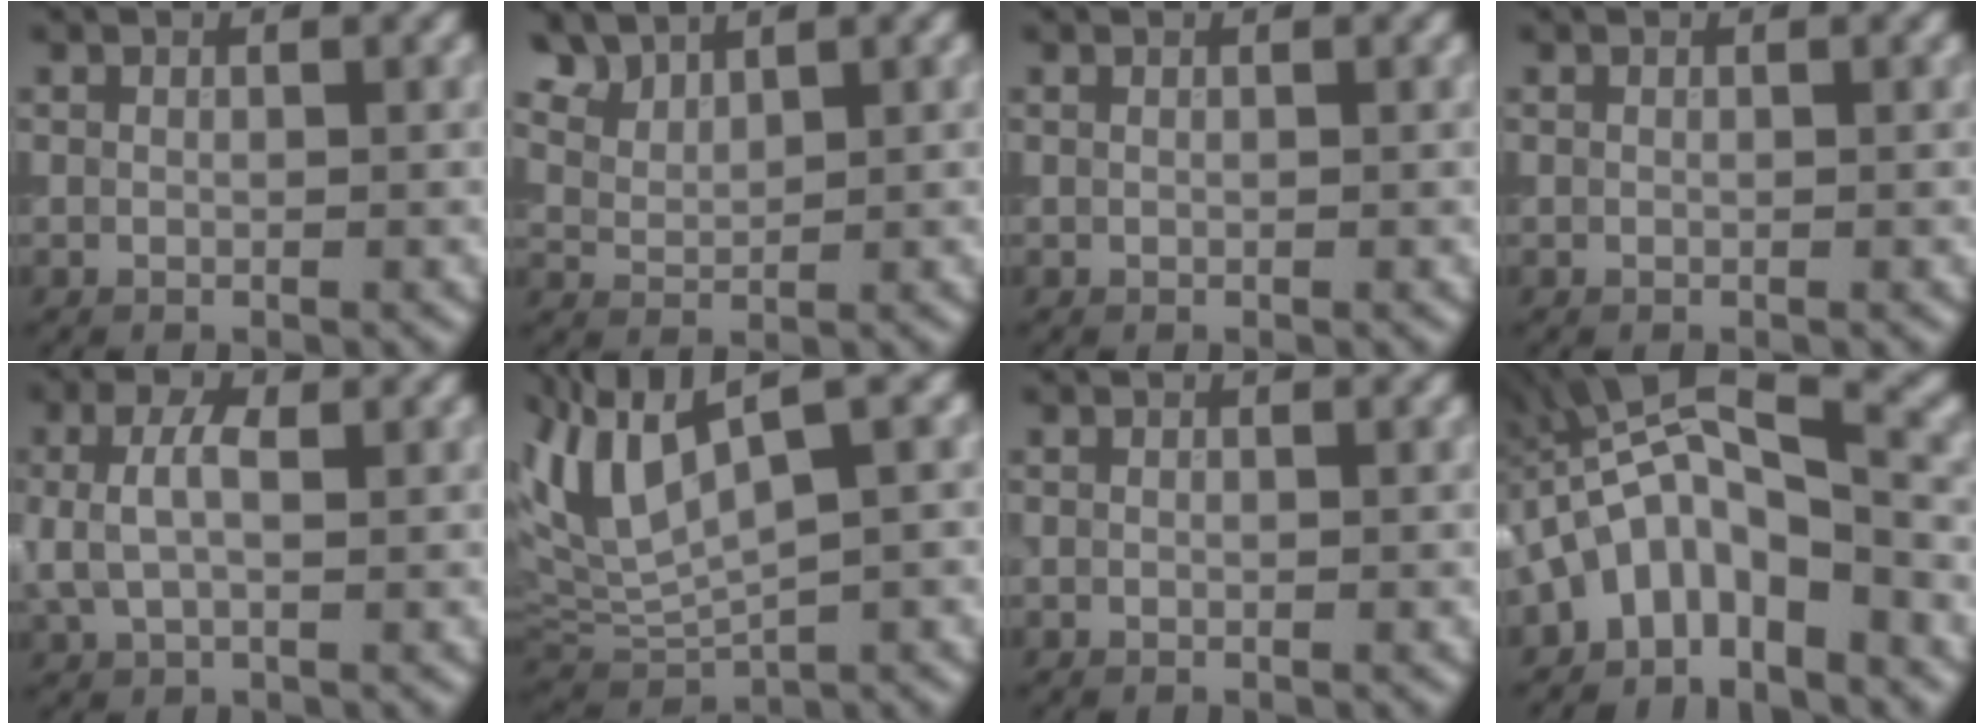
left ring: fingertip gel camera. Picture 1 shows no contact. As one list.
[{"total": 3.3, "force": [2.9, 1.2, 1.0], "torque": [-0.033, -0.001, 0.072]}, {"total": 0.0}, {"total": 0.0}, {"total": 3.3, "force": [0.4, 1.7, 2.8], "torque": [-0.065, 0.005, 0.006]}, {"total": 7.7, "force": [3.0, 2.7, 6.6], "torque": [-0.144, 0.011, 0.058]}, {"total": 0.0}, {"total": 9.0, "force": [-2.2, 4.1, 7.7], "torque": [-0.129, 0.030, -0.056]}]